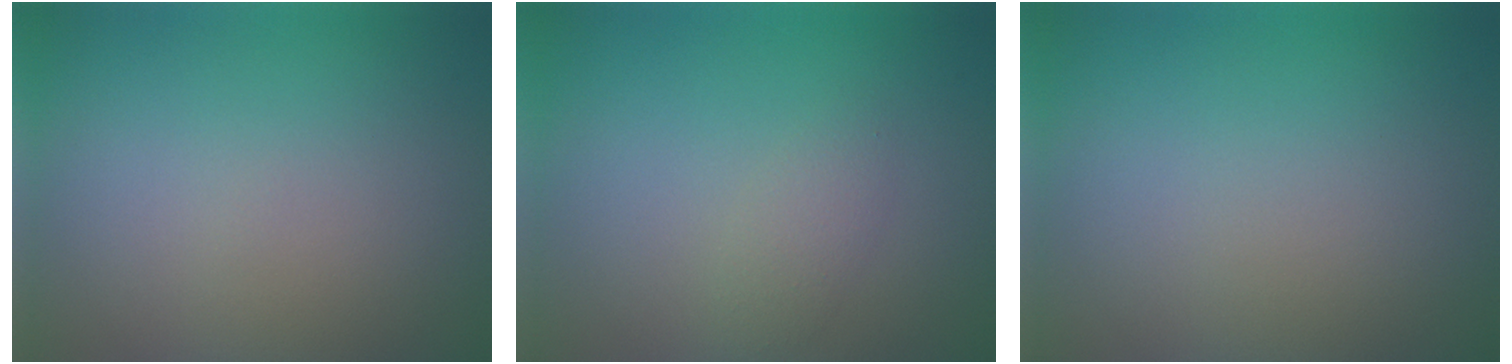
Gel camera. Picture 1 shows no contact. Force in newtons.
{"total": 1.4, "press": 1.4, "slide": 0.1}
{"total": 0.0}